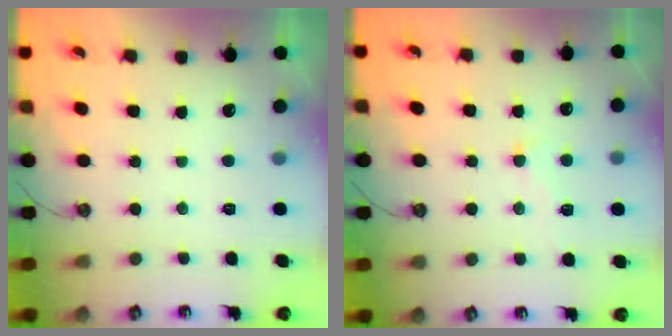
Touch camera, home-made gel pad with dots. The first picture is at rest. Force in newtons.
{"total": 1.5, "press": 0.9, "slide": 1.2}